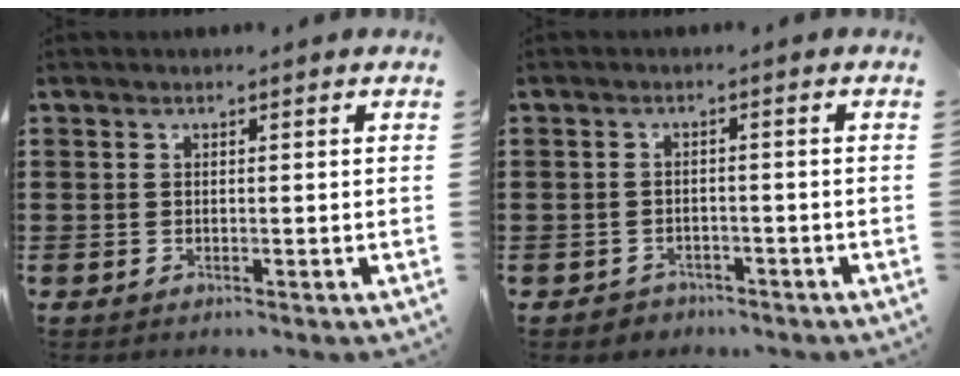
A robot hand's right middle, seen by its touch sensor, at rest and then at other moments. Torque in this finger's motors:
{"motor_torque": [0.00, 0.05, 0.01, 0.02]}